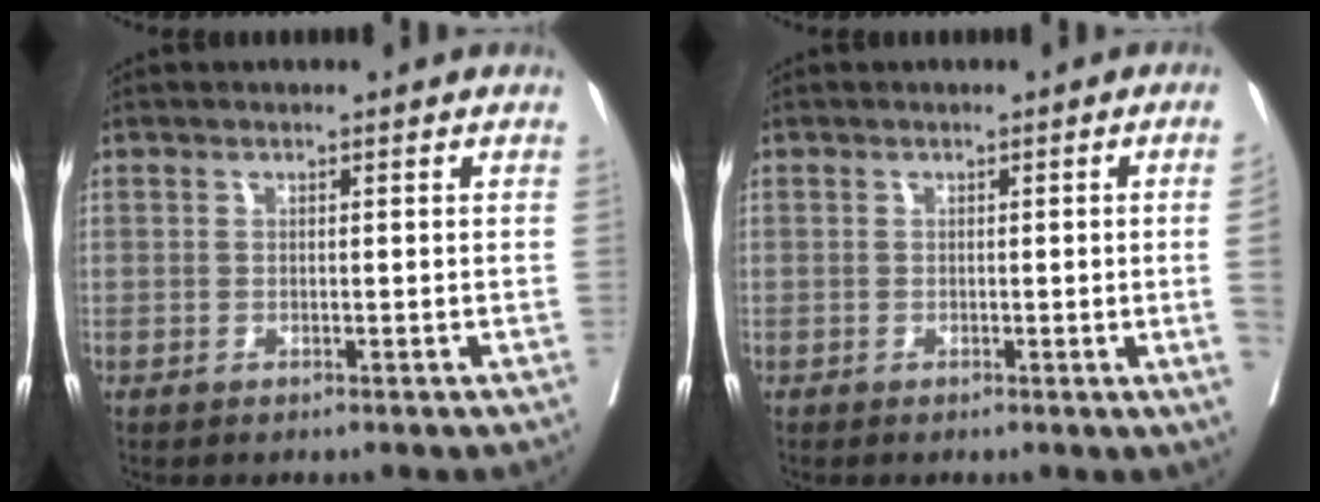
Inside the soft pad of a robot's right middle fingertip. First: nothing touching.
{"total": 4.5, "force": [-0.4, -1.6, 4.2], "torque": [-0.059, -0.011, -0.001]}